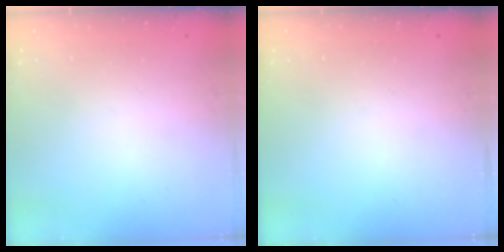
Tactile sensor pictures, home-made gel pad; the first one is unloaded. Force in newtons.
{"total": 0.0}